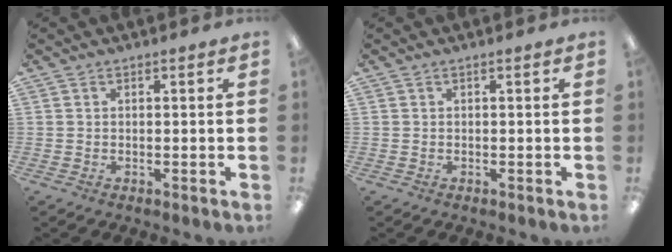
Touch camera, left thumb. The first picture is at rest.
{"total": 0.0}